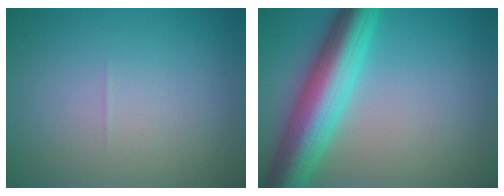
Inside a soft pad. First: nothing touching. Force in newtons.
{"total": 8.6, "press": 8.6, "slide": 0.5}